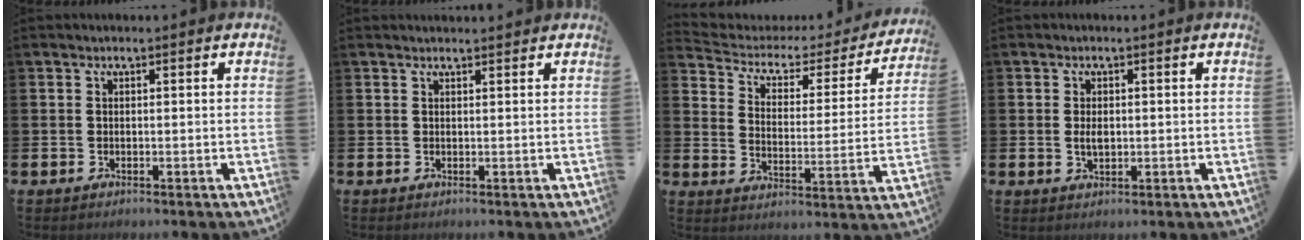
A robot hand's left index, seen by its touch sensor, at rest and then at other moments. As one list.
[{"total": 0.9, "force": [0.9, 0.0, 0.1], "torque": [0.006, -0.003, 0.014]}, {"total": 4.5, "force": [3.4, 2.6, 1.5], "torque": [-0.057, -0.023, 0.047]}, {"total": 2.1, "force": [0.1, 1.2, 1.7], "torque": [-0.023, 0.000, -0.002]}]